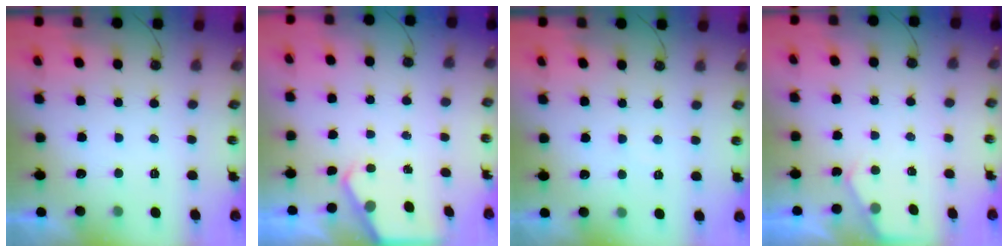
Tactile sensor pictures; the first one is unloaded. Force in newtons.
{"total": 2.2, "press": 2.1, "slide": 0.3}
{"total": 5.2, "press": 5.1, "slide": 1.0}
{"total": 3.5, "press": 3.4, "slide": 0.5}